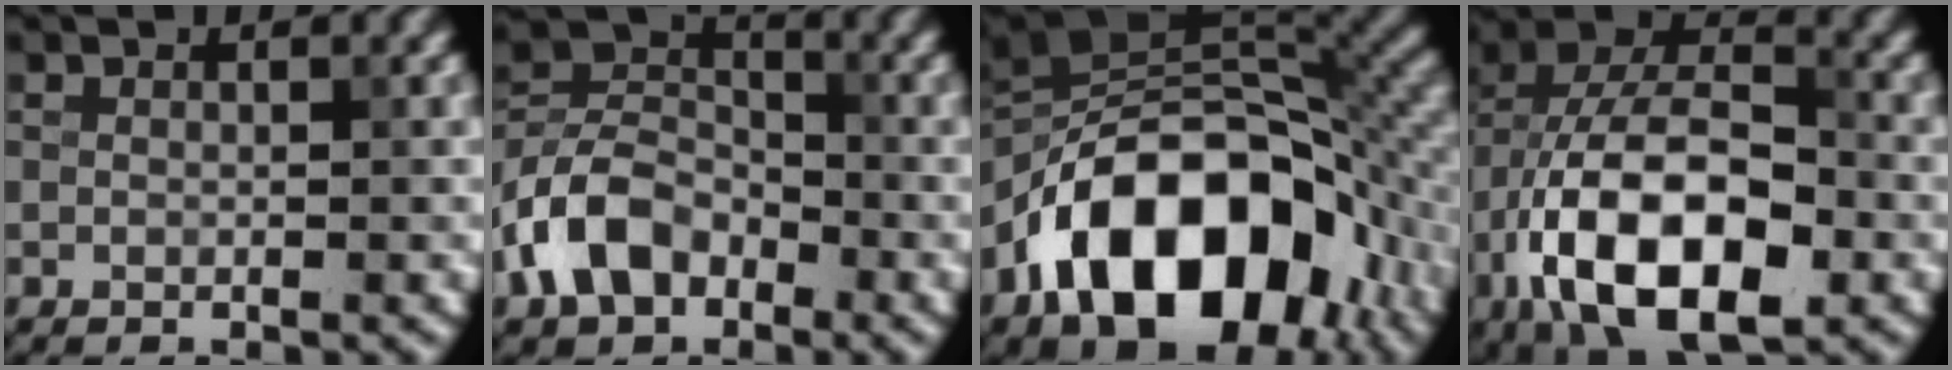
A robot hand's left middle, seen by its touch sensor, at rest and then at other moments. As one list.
[{"total": 6.8, "force": [-3.4, 4.6, 3.7], "torque": [-0.074, 0.007, -0.079]}, {"total": 15.7, "force": [-6.6, 9.3, 10.7], "torque": [-0.170, 0.013, -0.127]}, {"total": 13.3, "force": [-4.7, 6.7, 10.5], "torque": [-0.180, 0.006, -0.090]}]